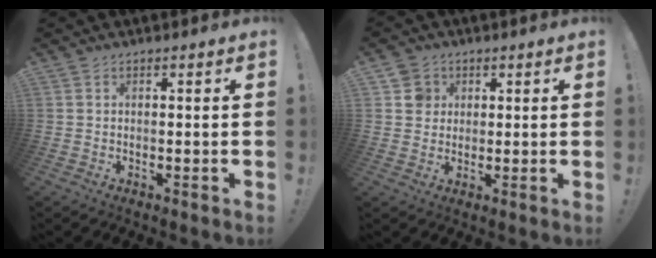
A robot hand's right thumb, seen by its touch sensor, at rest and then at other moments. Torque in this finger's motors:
{"motor_torque": [-0.10, 0.07, 0.26, 0.03, -0.02]}